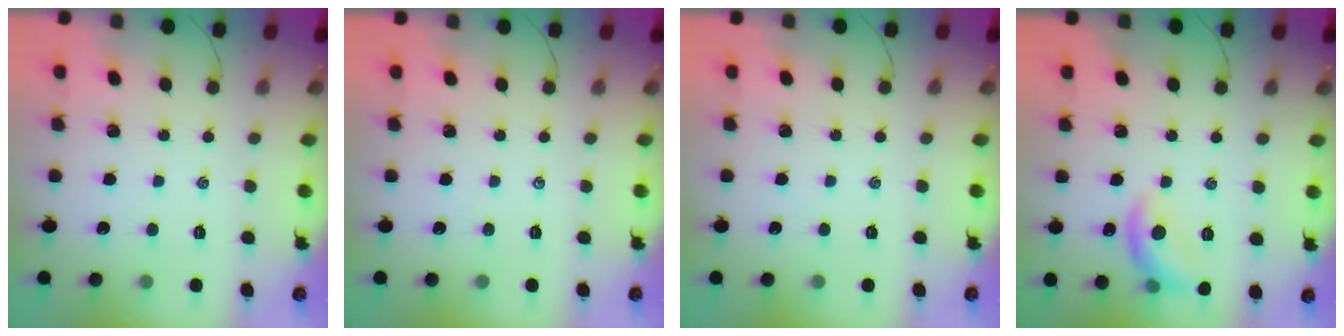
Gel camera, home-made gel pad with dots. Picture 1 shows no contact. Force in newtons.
{"total": 0.0}
{"total": 0.0}
{"total": 10.8, "press": 10.8, "slide": 0.6}